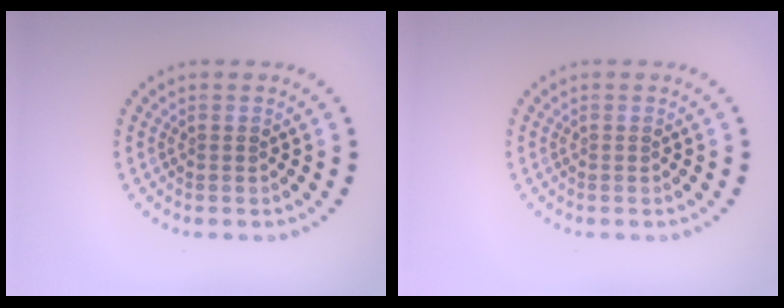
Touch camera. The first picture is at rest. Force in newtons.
{"total": 0.0}